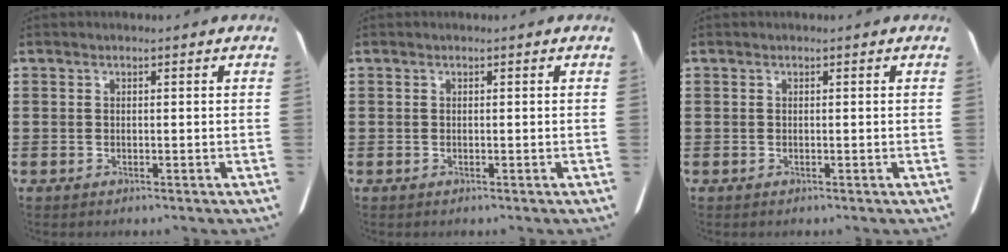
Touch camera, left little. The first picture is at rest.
{"total": 0.0}
{"total": 0.0}